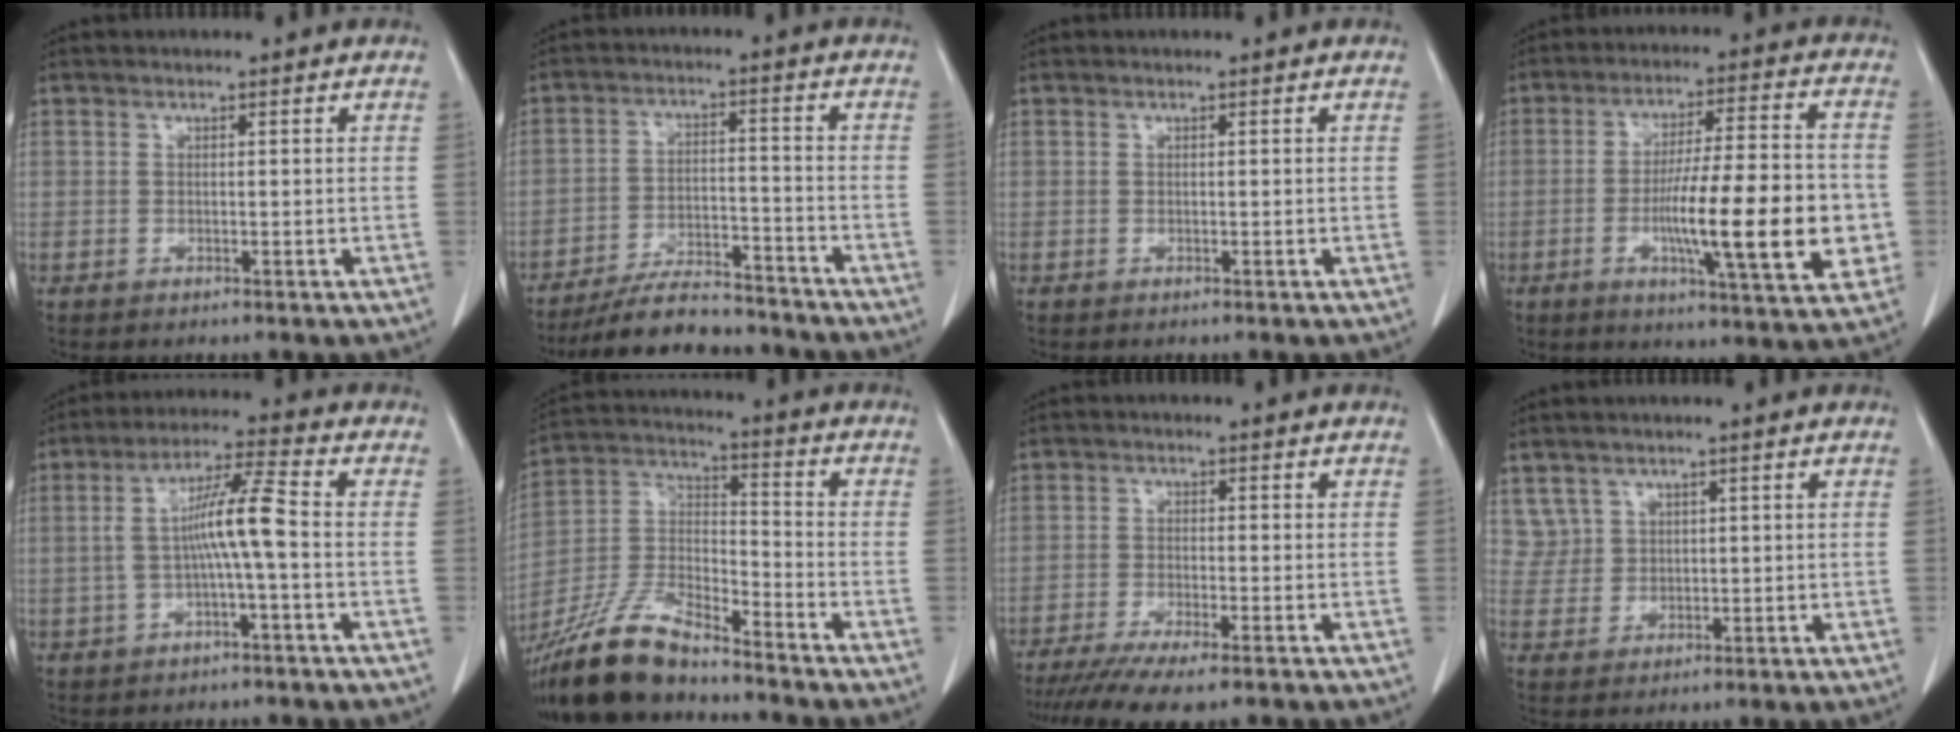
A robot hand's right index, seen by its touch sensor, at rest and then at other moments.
{"total": 12.0, "force": [-11.0, 2.6, 4.2], "torque": [-0.065, 0.008, -0.177]}
{"total": 0.0}
{"total": 17.3, "force": [-3.4, 2.3, 16.8], "torque": [-0.244, 0.002, -0.047]}
{"total": 7.6, "force": [-0.6, 0.0, 7.6], "torque": [-0.138, 0.021, -0.011]}
{"total": 14.6, "force": [-12.6, 2.7, 6.9], "torque": [-0.144, -0.001, -0.239]}
{"total": 10.0, "force": [-7.9, 1.0, 5.9], "torque": [-0.087, -0.019, -0.124]}
{"total": 3.7, "force": [2.3, 2.8, -0.4], "torque": [0.024, 0.006, 0.046]}